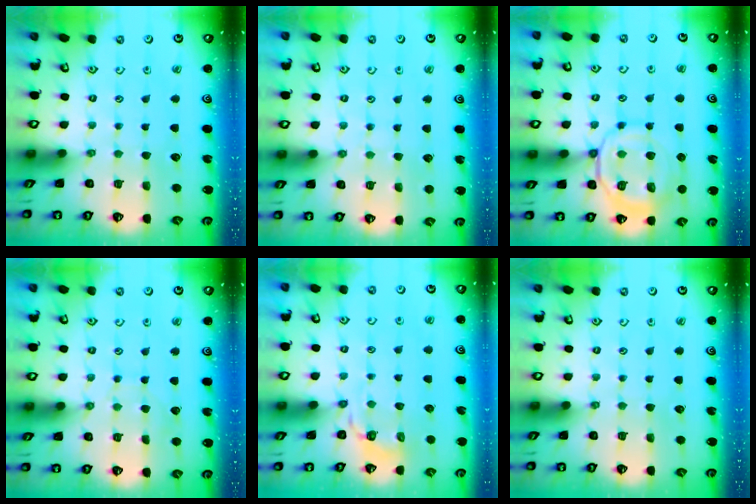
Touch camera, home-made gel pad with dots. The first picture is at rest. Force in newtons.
{"total": 4.5, "press": 4.4, "slide": 0.4}
{"total": 12.4, "press": 12.3, "slide": 1.5}
{"total": 2.8, "press": 2.8, "slide": 0.3}
{"total": 3.4, "press": 2.3, "slide": 2.5}
{"total": 0.0}